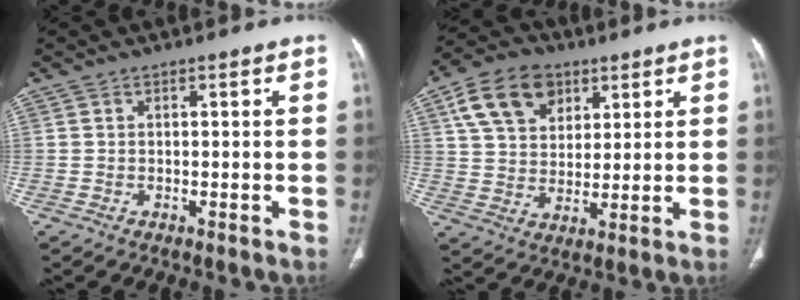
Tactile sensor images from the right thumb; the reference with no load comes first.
{"total": 13.2, "force": [6.1, 9.2, 7.3], "torque": [-0.110, -0.011, 0.110]}